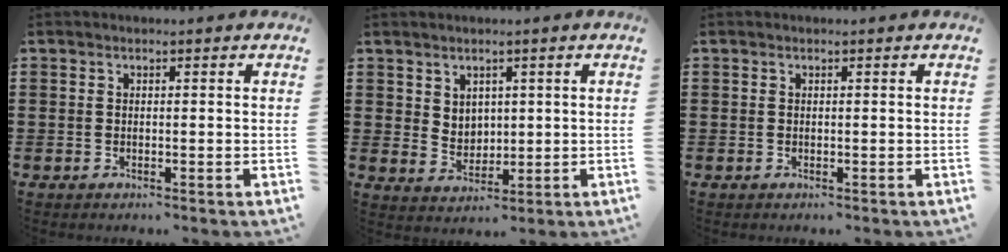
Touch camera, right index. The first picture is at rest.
{"total": 3.5, "force": [2.0, 2.8, 0.7], "torque": [-0.019, 0.005, 0.035]}
{"total": 0.0}